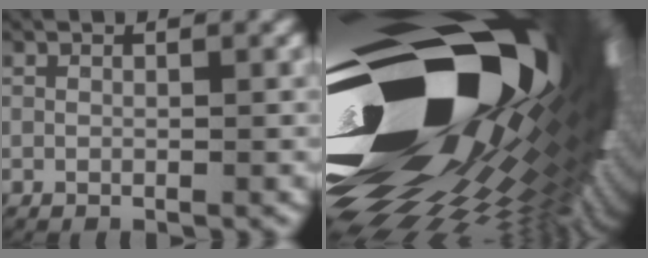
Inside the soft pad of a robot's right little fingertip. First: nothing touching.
{"total": 49.9, "force": [-2.3, 27.3, 41.7], "torque": [-0.566, -0.020, -0.040]}